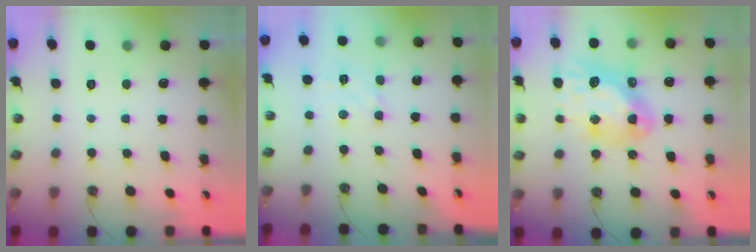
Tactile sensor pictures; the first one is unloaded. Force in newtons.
{"total": 2.9, "press": 2.9, "slide": 0.4}
{"total": 15.5, "press": 15.4, "slide": 1.7}